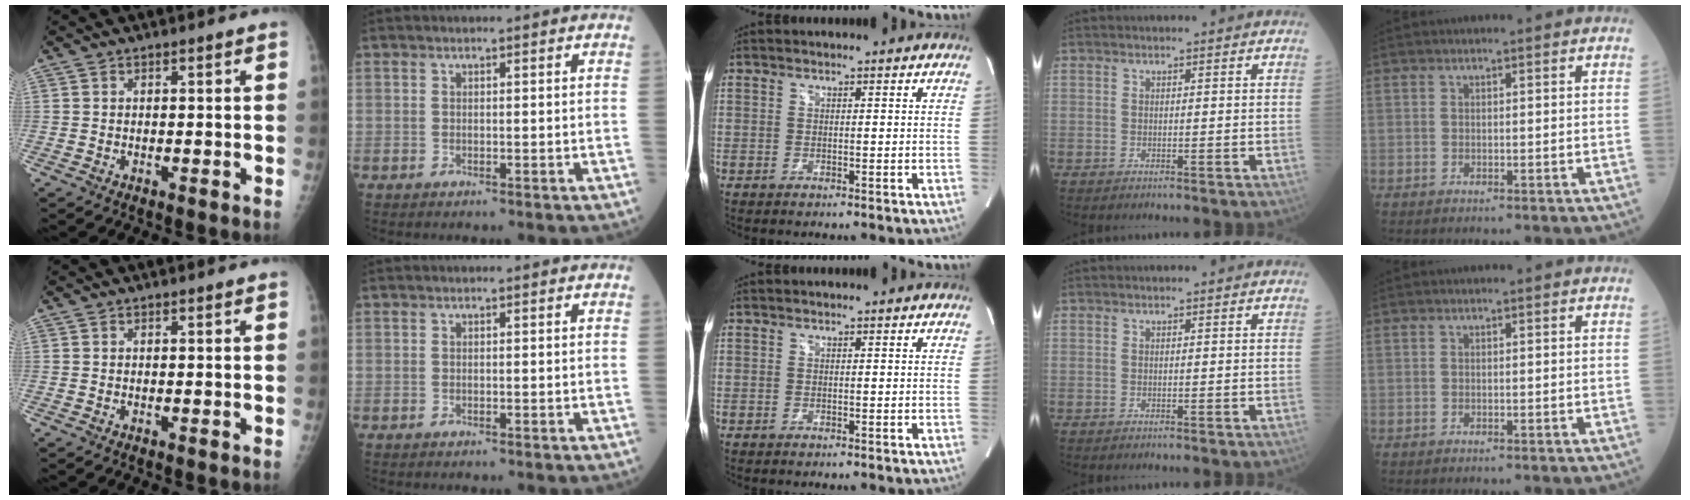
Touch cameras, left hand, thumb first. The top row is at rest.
{}